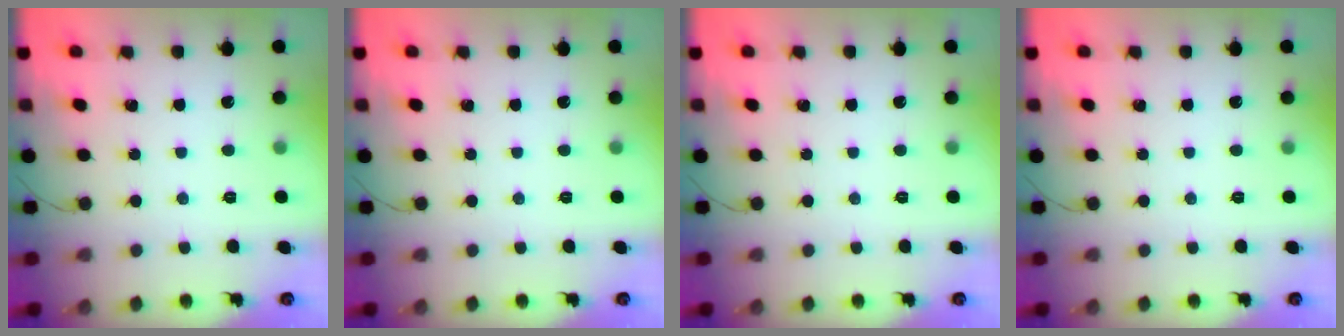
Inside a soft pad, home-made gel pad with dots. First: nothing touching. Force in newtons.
{"total": 0.0}
{"total": 0.0}
{"total": 0.0}